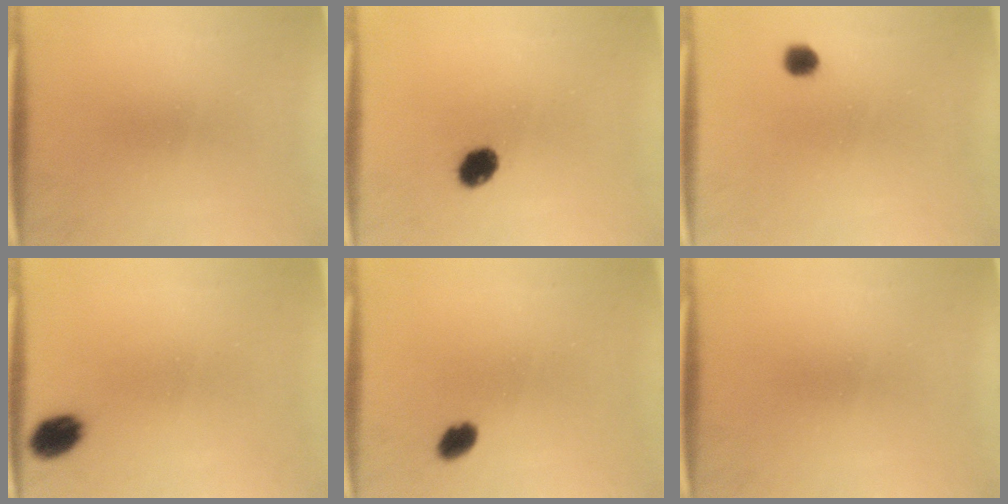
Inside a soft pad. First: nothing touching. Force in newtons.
{"total": 4.8}
{"total": 2.2}
{"total": 4.7}
{"total": 2.8}
{"total": 0.0}